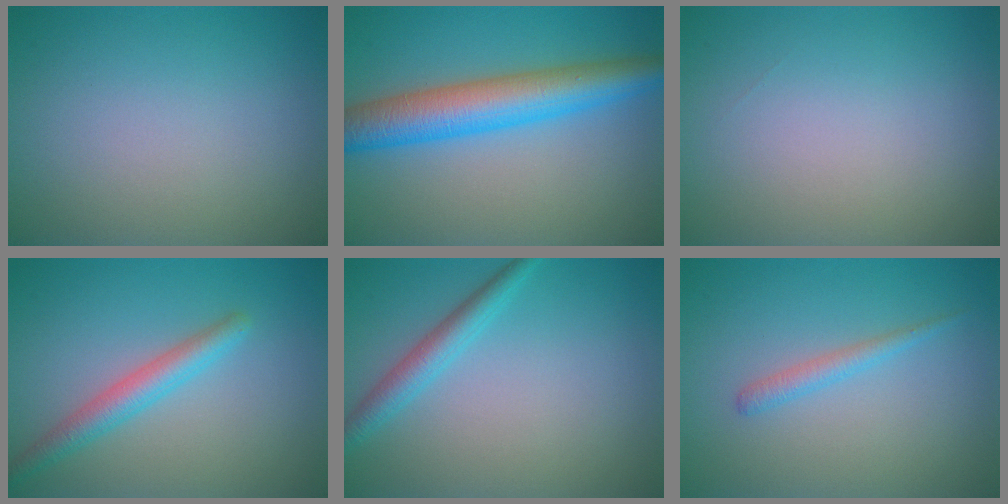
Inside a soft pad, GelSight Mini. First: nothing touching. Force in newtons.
{"total": 7.1, "press": 7.1, "slide": 0.0}
{"total": 0.0}
{"total": 3.0, "press": 3.0, "slide": 0.0}
{"total": 2.6, "press": 2.5, "slide": 0.1}
{"total": 1.4, "press": 1.4, "slide": 0.1}